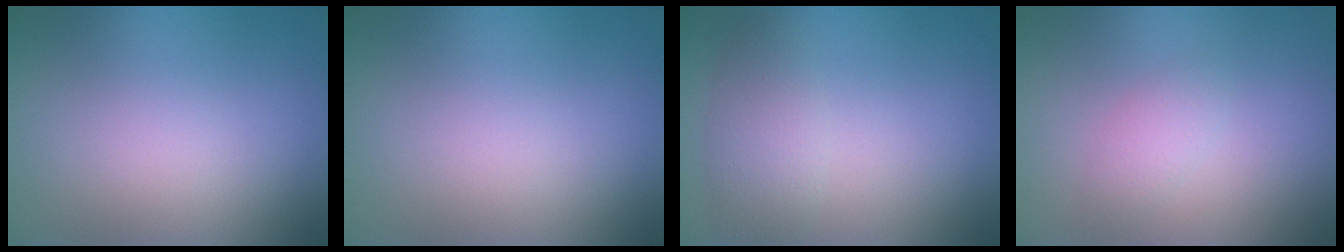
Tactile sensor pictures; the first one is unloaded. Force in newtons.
{"total": 0.0}
{"total": 2.9, "press": 2.9, "slide": 0.1}
{"total": 1.4, "press": 1.4, "slide": 0.1}